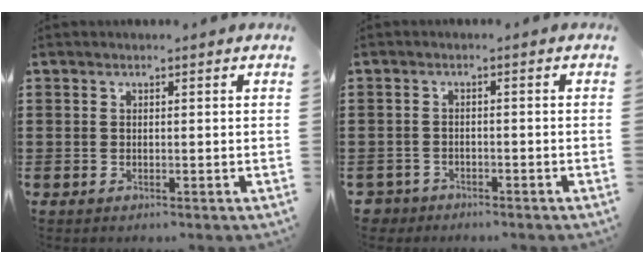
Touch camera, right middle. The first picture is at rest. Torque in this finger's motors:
{"motor_torque": [-0.43, 0.10, 0.03, -0.03]}